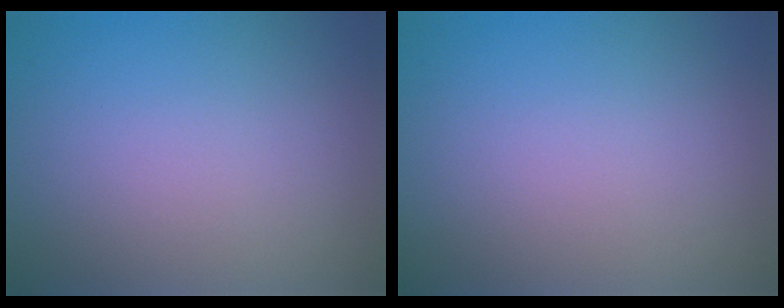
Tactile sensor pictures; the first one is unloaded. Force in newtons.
{"total": 0.0}